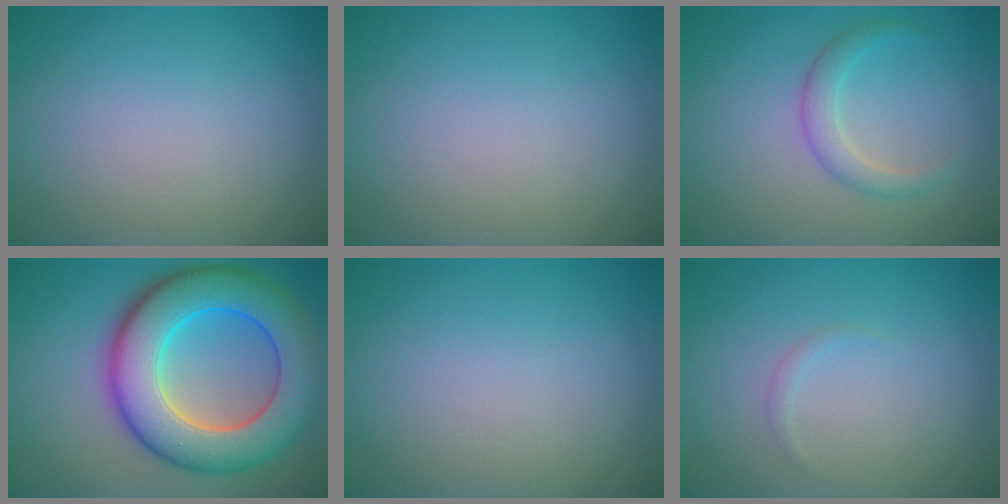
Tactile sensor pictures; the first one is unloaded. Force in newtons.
{"total": 0.0}
{"total": 2.1, "press": 2.1, "slide": 0.1}
{"total": 11.6, "press": 11.6, "slide": 0.2}
{"total": 0.0}
{"total": 0.6, "press": 0.5, "slide": 0.1}